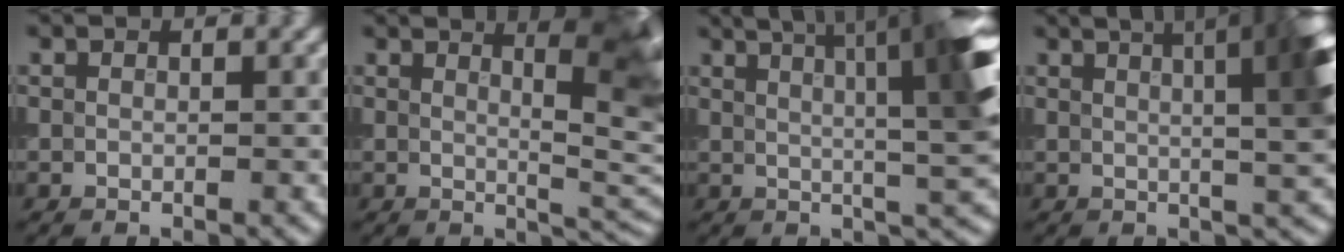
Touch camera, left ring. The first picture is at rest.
{"total": 12.5, "force": [4.8, 4.9, 10.5], "torque": [-0.081, 0.053, 0.043]}
{"total": 10.8, "force": [4.1, 2.4, 9.7], "torque": [-0.098, 0.036, 0.048]}
{"total": 12.2, "force": [4.4, 4.7, 10.4], "torque": [-0.086, 0.063, 0.032]}